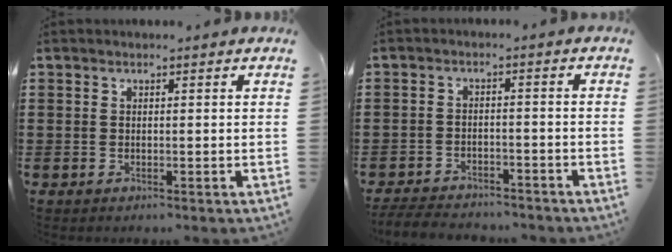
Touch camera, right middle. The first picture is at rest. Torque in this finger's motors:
{"motor_torque": [0.80, 0.38, 0.22, 0.06]}